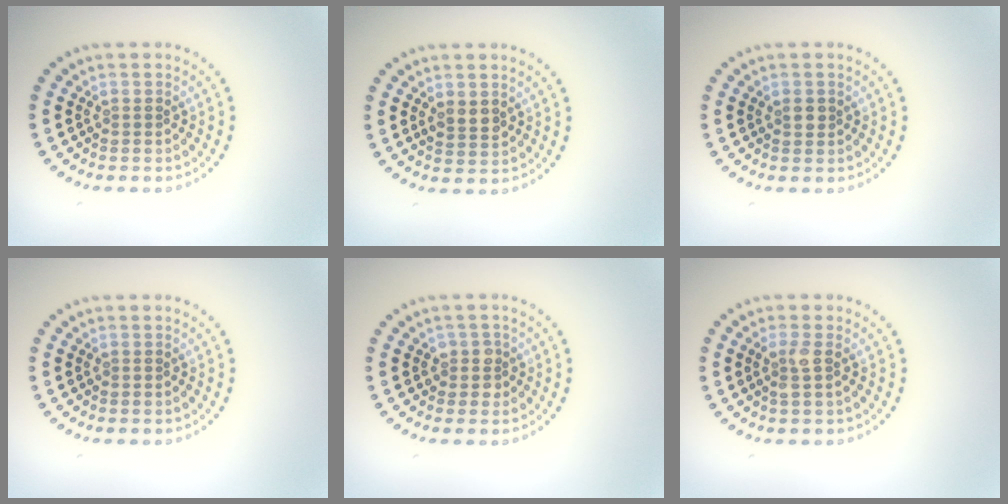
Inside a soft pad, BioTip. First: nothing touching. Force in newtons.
{"total": 1.8, "press": 1.7, "slide": 0.4}
{"total": 1.0, "press": 0.9, "slide": 0.3}
{"total": 0.0}
{"total": 1.6, "press": 1.4, "slide": 0.7}
{"total": 1.6, "press": 1.4, "slide": 0.9}